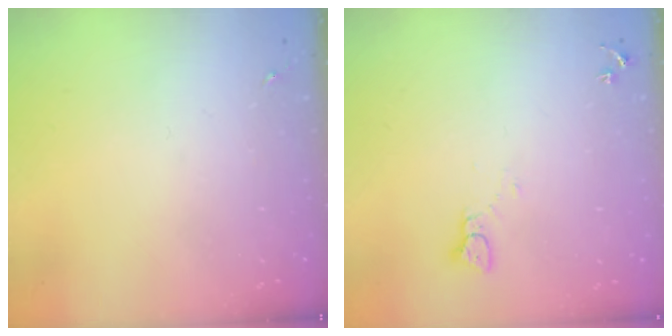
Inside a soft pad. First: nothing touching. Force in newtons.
{"total": 2.2, "press": 2.2, "slide": 0.2}